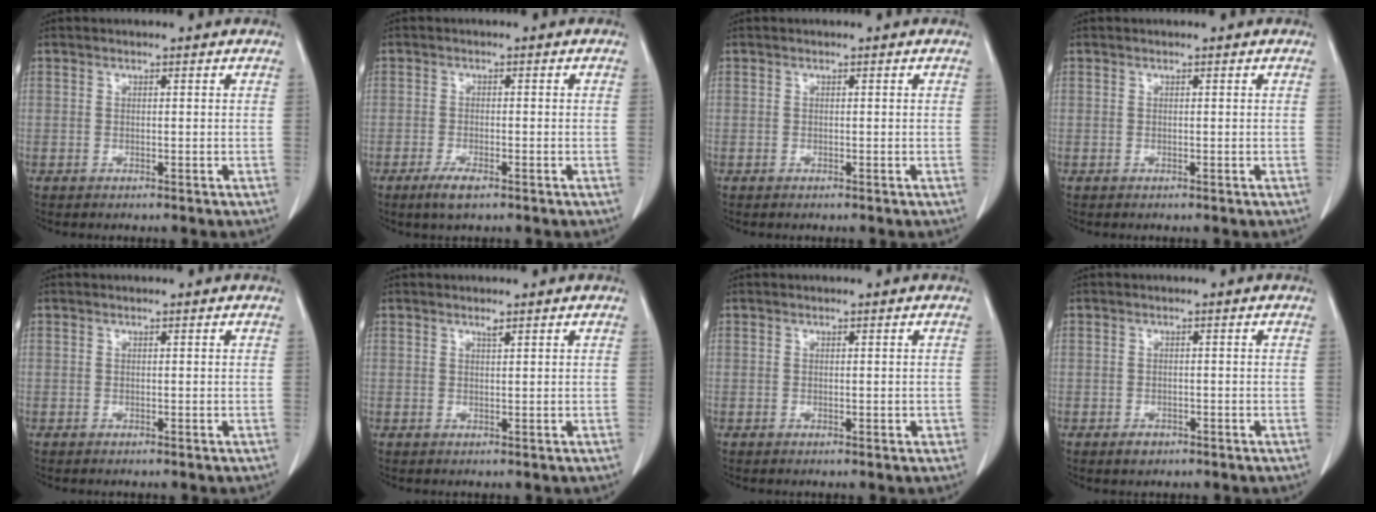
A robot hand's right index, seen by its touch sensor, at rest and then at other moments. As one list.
[{"total": 3.1, "force": [-2.0, 0.6, 2.3], "torque": [-0.047, -0.004, -0.037]}, {"total": 0.0}, {"total": 0.0}, {"total": 0.0}, {"total": 0.7, "force": [0.5, 0.0, 0.4], "torque": [-0.010, -0.004, 0.010]}, {"total": 1.1, "force": [-0.3, 0.4, 0.9], "torque": [-0.012, 0.000, 0.000]}, {"total": 1.7, "force": [-1.1, 1.1, 0.7], "torque": [-0.011, 0.002, -0.012]}]